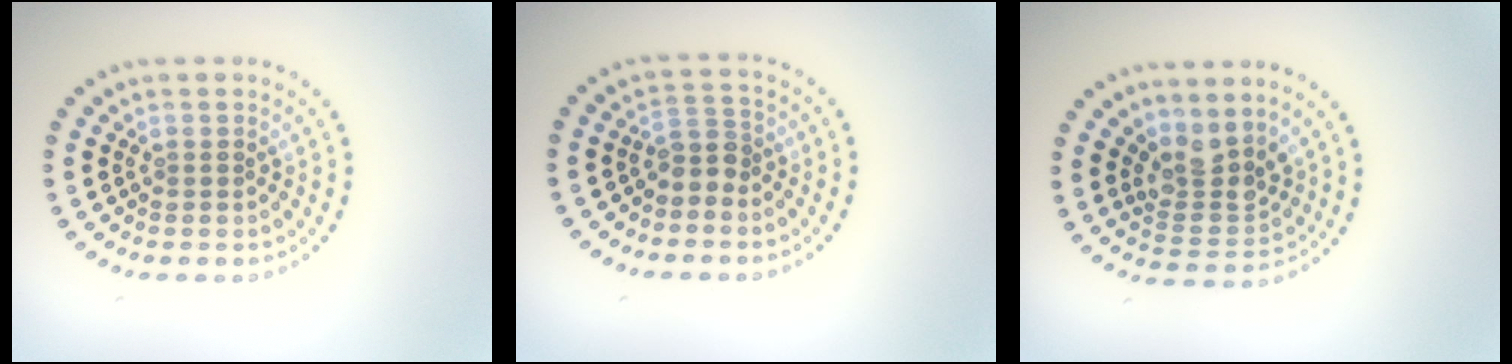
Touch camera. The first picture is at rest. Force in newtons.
{"total": 2.1, "press": 1.7, "slide": 1.3}
{"total": 3.3, "press": 2.6, "slide": 2.0}